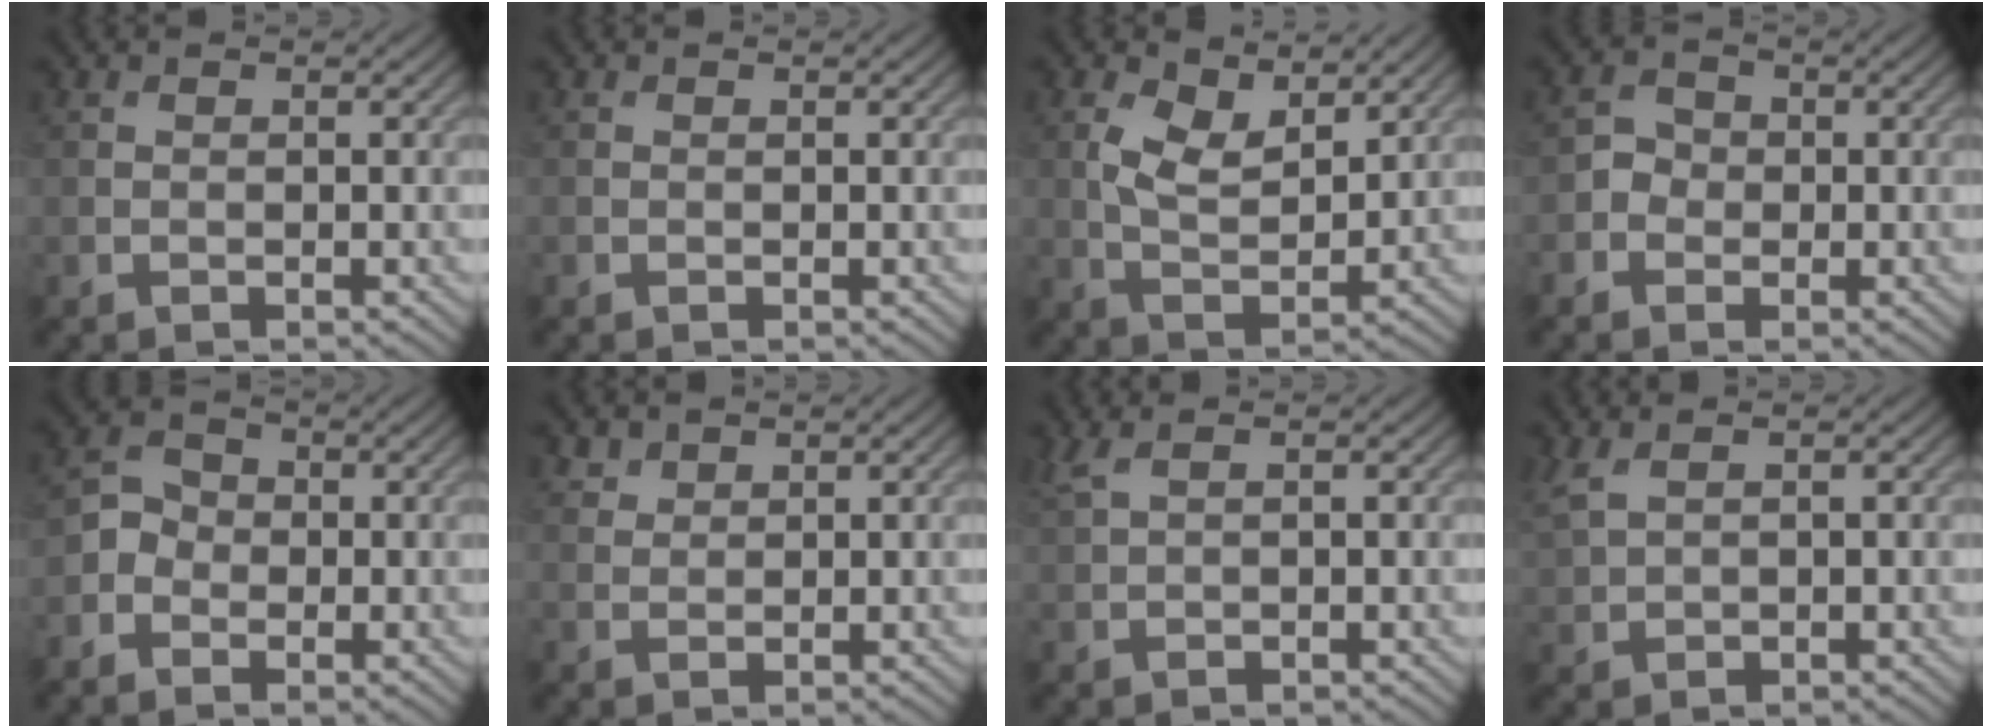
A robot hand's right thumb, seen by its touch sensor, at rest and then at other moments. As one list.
[{"total": 0.0}, {"total": 6.1, "force": [3.0, 2.9, 4.4], "torque": [-0.096, -0.007, 0.056]}, {"total": 2.1, "force": [-0.7, 1.9, 0.7], "torque": [-0.007, 0.001, -0.022]}, {"total": 3.0, "force": [-1.3, 2.5, 1.1], "torque": [-0.026, 0.004, -0.035]}, {"total": 1.6, "force": [1.3, 0.8, 0.3], "torque": [-0.006, 0.001, 0.030]}, {"total": 2.3, "force": [1.5, 0.5, 1.7], "torque": [-0.045, 0.010, 0.035]}, {"total": 3.2, "force": [1.8, 1.4, 2.2], "torque": [-0.067, 0.009, 0.044]}]